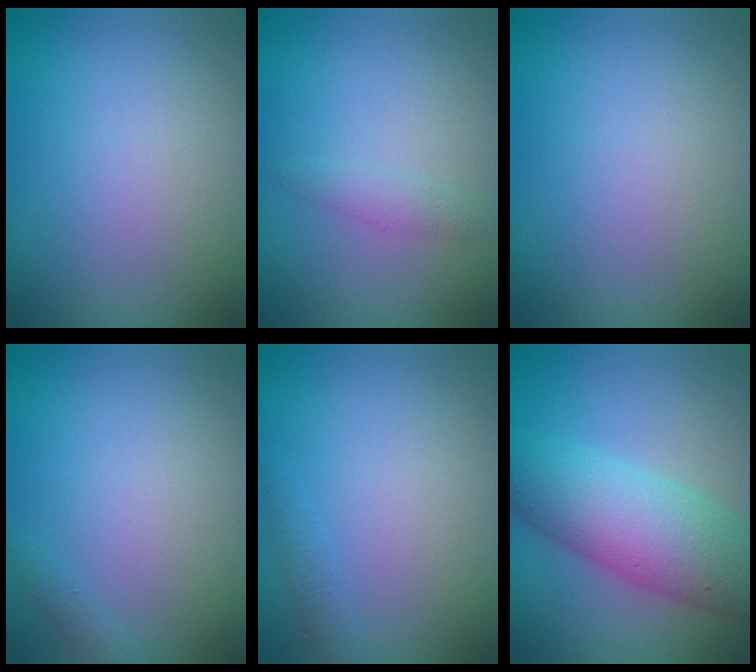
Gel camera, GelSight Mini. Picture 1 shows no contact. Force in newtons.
{"total": 1.2, "press": 1.2, "slide": 0.0}
{"total": 0.0}
{"total": 0.6, "press": 0.6, "slide": 0.0}
{"total": 0.9, "press": 0.9, "slide": 0.1}
{"total": 8.3, "press": 8.3, "slide": 0.1}